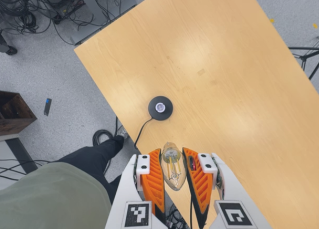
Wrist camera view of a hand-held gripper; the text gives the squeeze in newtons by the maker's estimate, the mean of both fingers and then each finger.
{"total": 22.1, "left": 24.8, "right": 19.4}